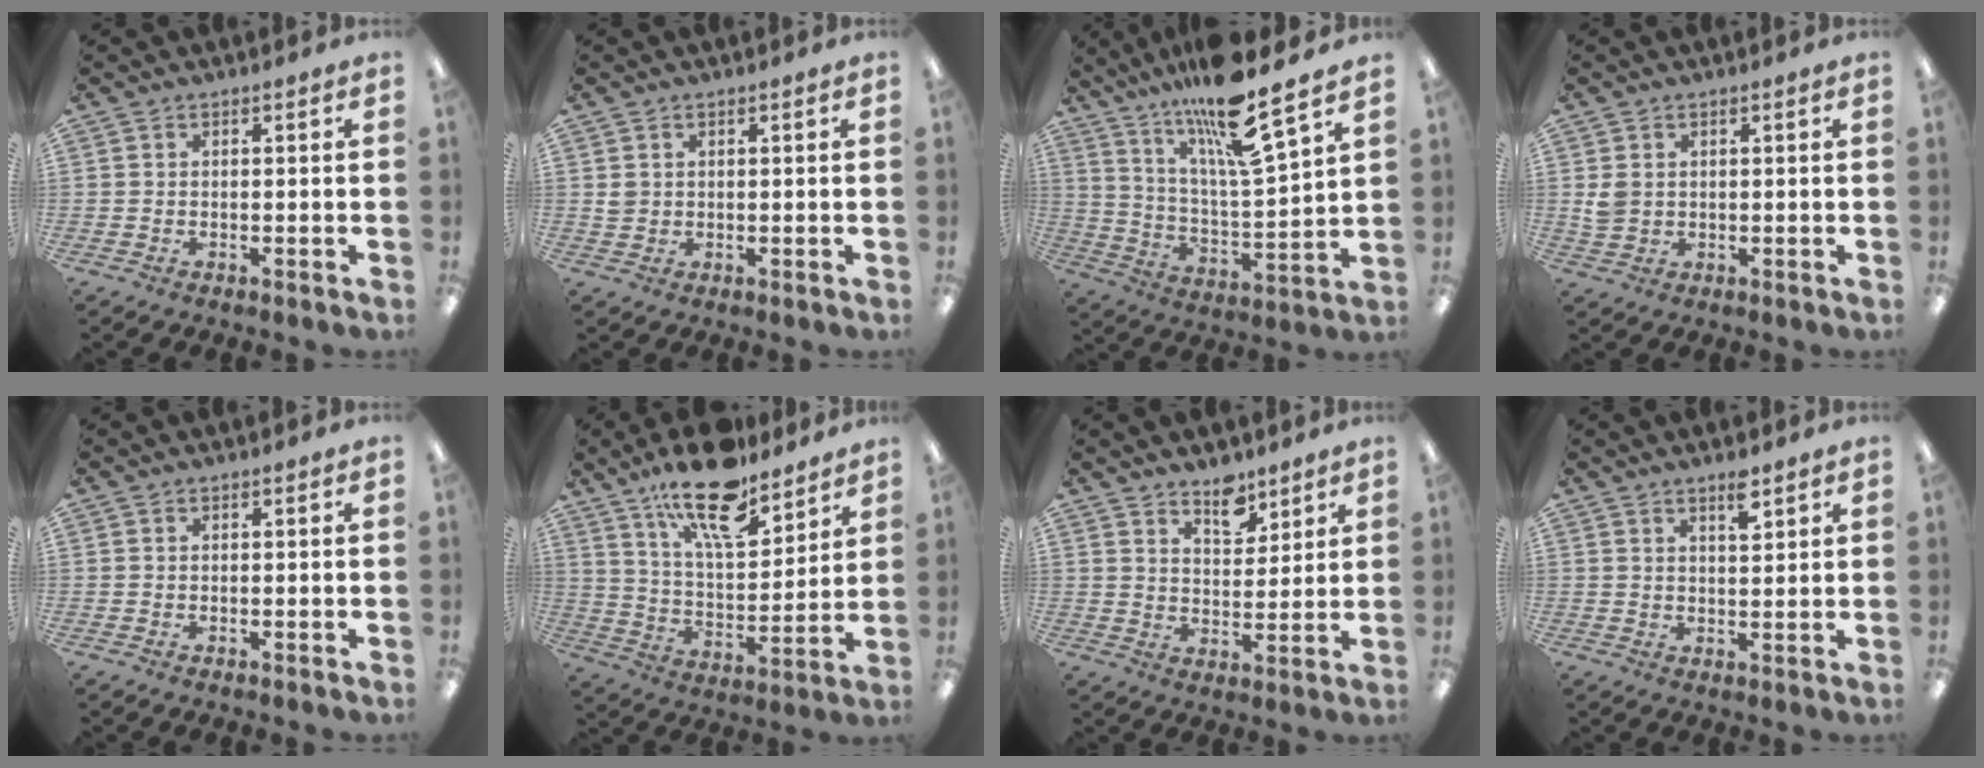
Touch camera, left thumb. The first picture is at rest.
{"total": 1.9, "force": [0.7, 1.6, 0.6], "torque": [-0.014, 0.003, 0.013]}
{"total": 16.3, "force": [13.4, 1.5, 9.2], "torque": [-0.171, -0.092, 0.221]}
{"total": 3.3, "force": [1.0, 2.7, 1.7], "torque": [-0.027, 0.001, 0.018]}
{"total": 0.0}
{"total": 18.6, "force": [13.4, 7.0, 10.9], "torque": [-0.178, -0.075, 0.227]}
{"total": 7.0, "force": [5.8, 3.3, 2.4], "torque": [-0.016, -0.042, 0.100]}
{"total": 4.6, "force": [3.3, 1.5, 2.8], "torque": [-0.032, -0.017, 0.051]}